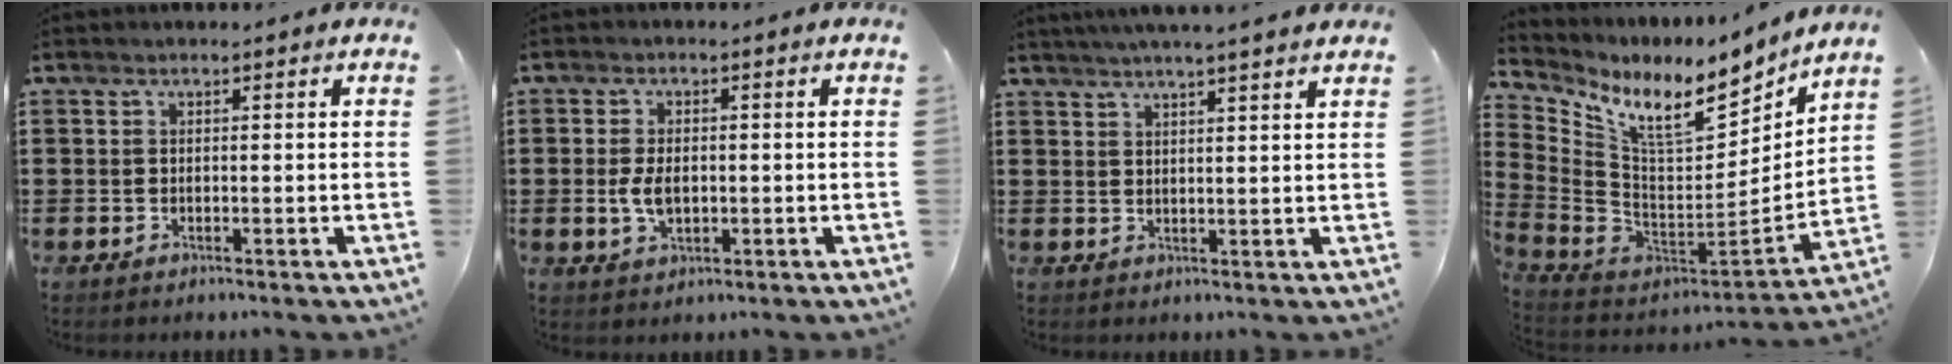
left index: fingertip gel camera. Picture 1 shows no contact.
{"total": 4.1, "force": [-0.4, 2.3, 3.3], "torque": [-0.077, 0.000, -0.011]}
{"total": 3.1, "force": [2.8, -0.7, 1.2], "torque": [-0.031, -0.009, 0.048]}
{"total": 10.3, "force": [6.6, 3.7, 7.0], "torque": [-0.159, -0.044, 0.112]}